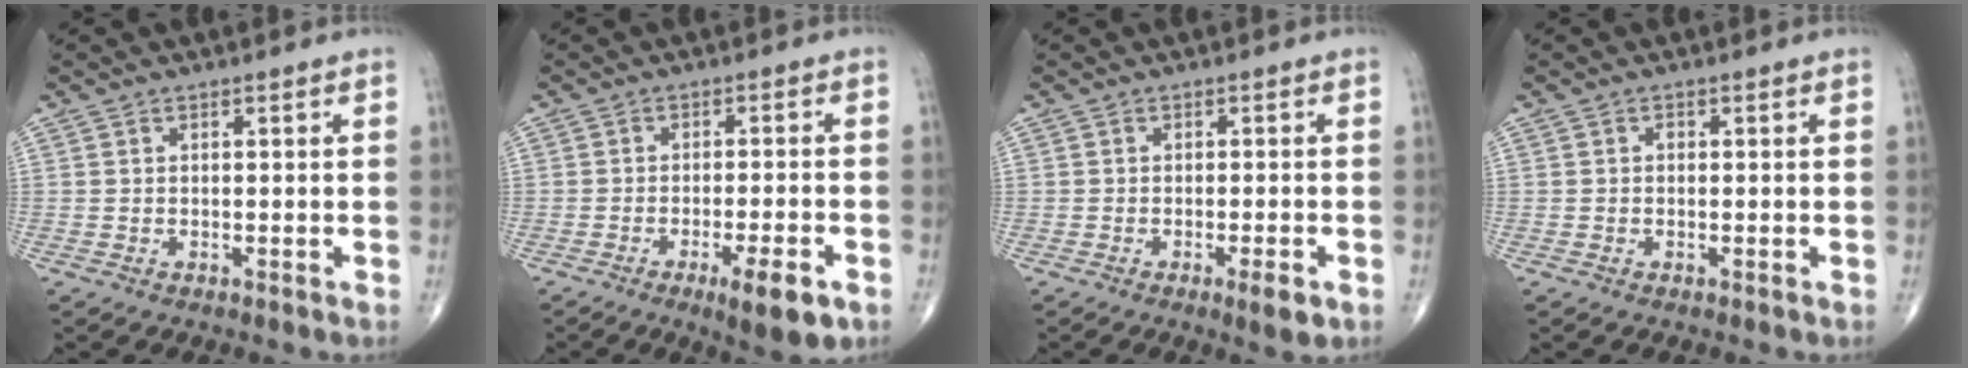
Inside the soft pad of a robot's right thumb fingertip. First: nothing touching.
{"total": 8.0, "force": [-4.0, 1.7, 6.8], "torque": [-0.099, 0.004, -0.056]}
{"total": 3.6, "force": [-1.7, 0.6, 3.1], "torque": [-0.044, -0.004, -0.026]}
{"total": 0.6, "force": [0.0, 0.5, 0.4], "torque": [-0.003, 0.002, -0.004]}